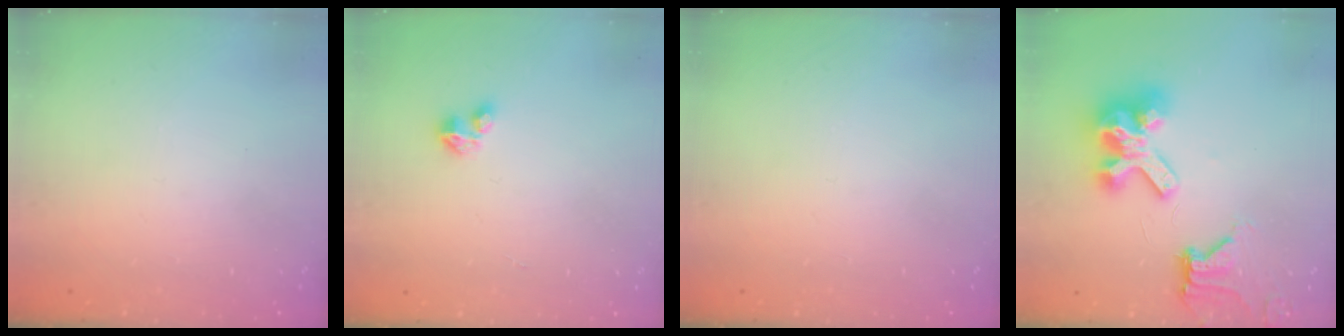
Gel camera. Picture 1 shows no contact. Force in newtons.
{"total": 2.1, "press": 2.1, "slide": 0.2}
{"total": 0.0}
{"total": 15.6, "press": 15.4, "slide": 2.1}